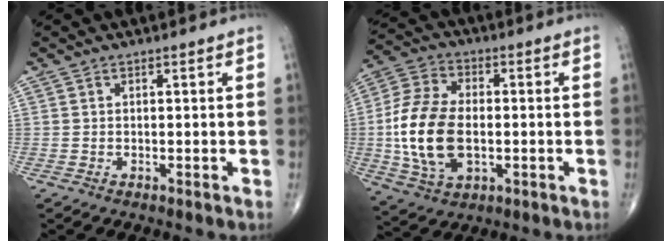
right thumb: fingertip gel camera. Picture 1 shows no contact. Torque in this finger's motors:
{"motor_torque": [0.35, 0.48, 1.70, 0.04, 0.48]}